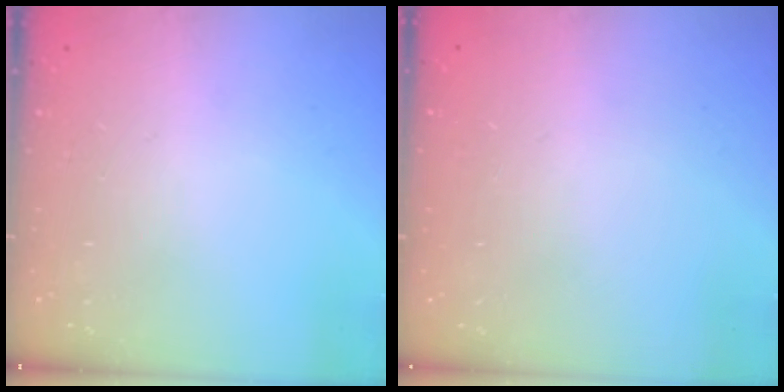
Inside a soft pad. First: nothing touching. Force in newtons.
{"total": 0.0}